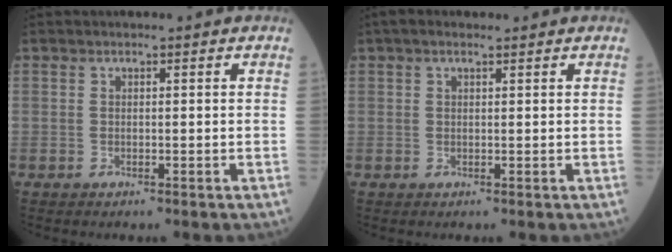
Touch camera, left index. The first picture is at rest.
{"total": 2.3, "force": [1.7, 0.5, 1.4], "torque": [-0.027, 0.023, 0.029]}